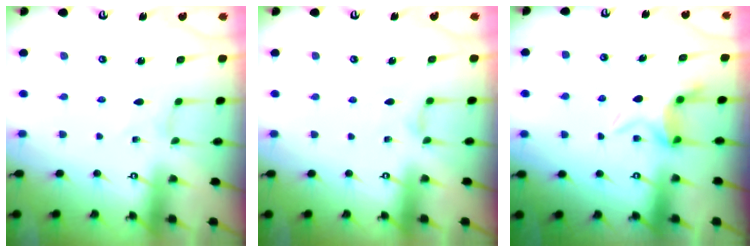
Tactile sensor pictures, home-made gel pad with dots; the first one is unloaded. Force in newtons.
{"total": 2.5, "press": 2.4, "slide": 0.5}
{"total": 5.0, "press": 4.8, "slide": 1.3}